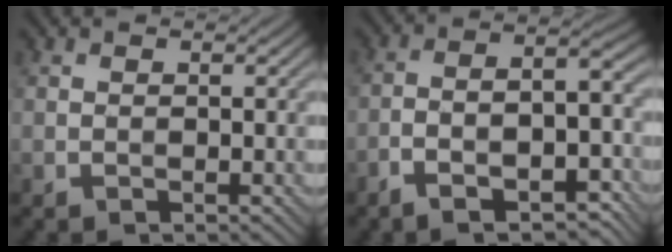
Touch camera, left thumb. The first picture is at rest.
{"total": 9.4, "force": [-5.4, 3.2, 6.9], "torque": [-0.112, -0.007, -0.089]}